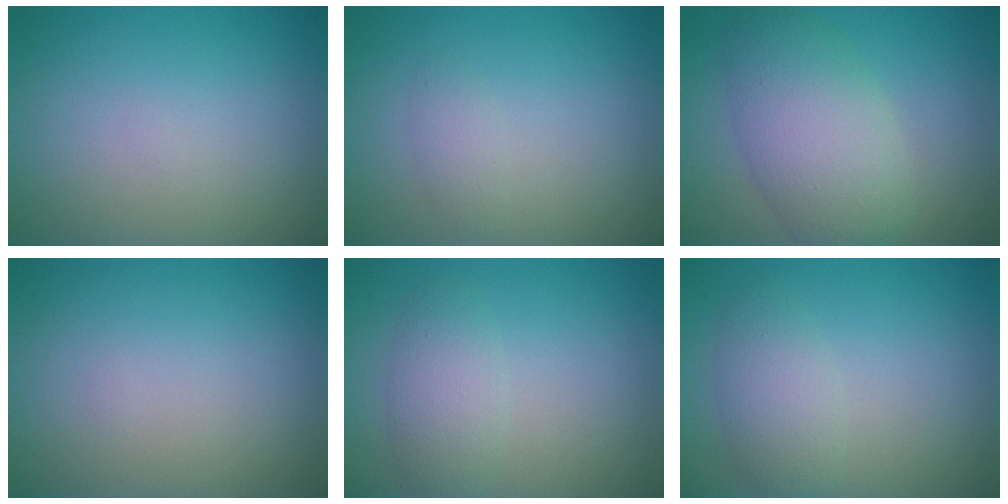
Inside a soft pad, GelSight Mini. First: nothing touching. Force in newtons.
{"total": 1.1, "press": 1.1, "slide": 0.0}
{"total": 6.5, "press": 6.5, "slide": 0.3}
{"total": 0.0}
{"total": 2.6, "press": 2.6, "slide": 0.1}
{"total": 2.9, "press": 2.9, "slide": 0.1}